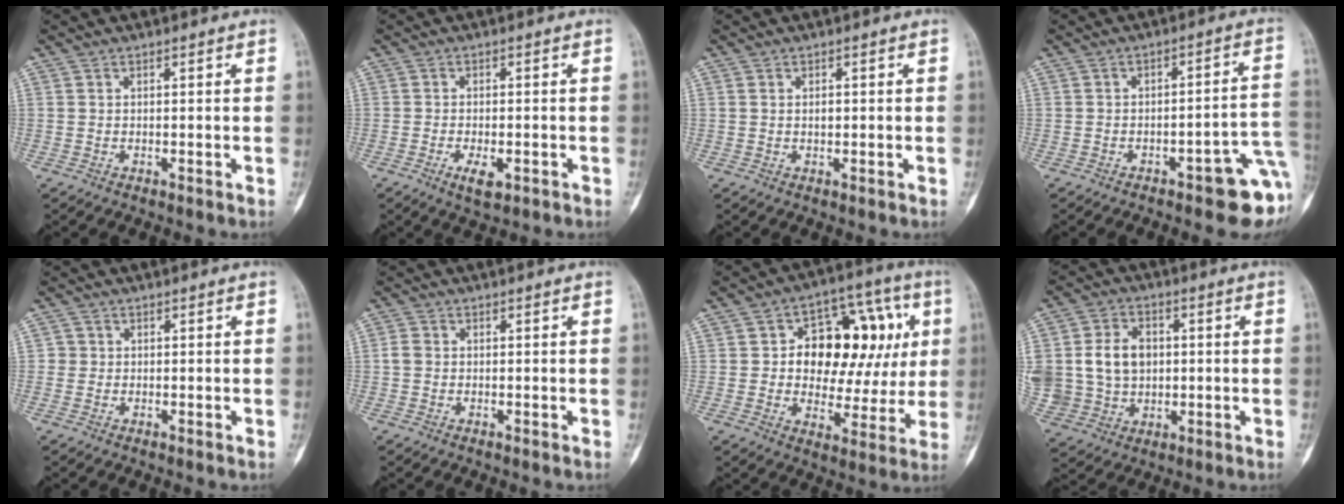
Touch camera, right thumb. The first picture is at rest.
{"total": 4.0, "force": [-1.8, 1.8, 3.2], "torque": [-0.052, 0.001, -0.024]}
{"total": 0.8, "force": [0.0, 0.5, 0.7], "torque": [-0.007, 0.000, 0.002]}
{"total": 12.1, "force": [-4.7, 3.6, 10.5], "torque": [-0.096, 0.036, -0.050]}
{"total": 1.4, "force": [0.0, 1.4, 0.1], "torque": [0.008, 0.005, -0.002]}
{"total": 1.8, "force": [-0.1, 1.5, 1.0], "torque": [-0.017, 0.005, -0.004]}
{"total": 20.6, "force": [3.9, 12.4, 15.9], "torque": [-0.164, 0.027, 0.061]}
{"total": 14.3, "force": [1.1, 11.7, 8.1], "torque": [-0.148, 0.013, 0.037]}